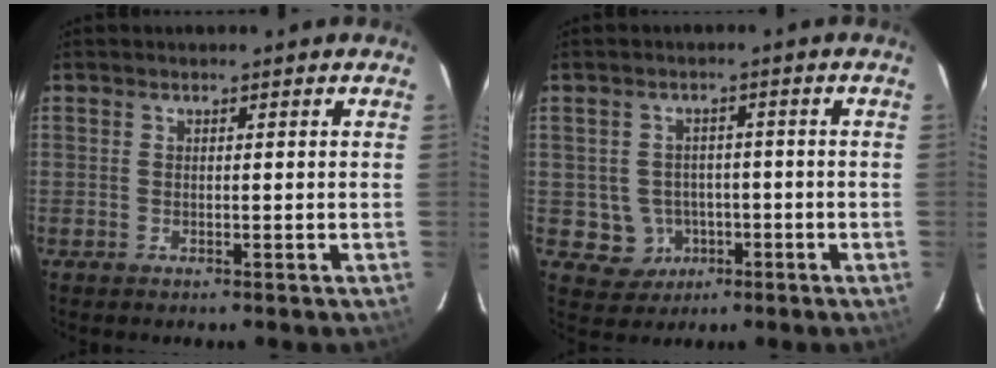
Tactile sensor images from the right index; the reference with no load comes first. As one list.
[{"total": 5.8, "force": [-1.7, 5.5, 0.8], "torque": [-0.035, 0.016, -0.007]}]